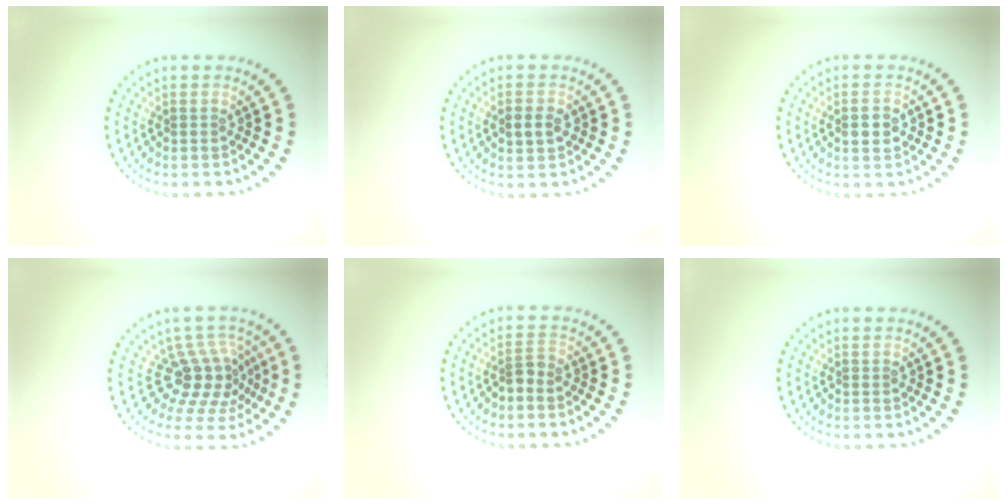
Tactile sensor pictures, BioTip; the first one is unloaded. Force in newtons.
{"total": 2.0, "press": 2.0, "slide": 0.1}
{"total": 2.3, "press": 2.3, "slide": 0.1}
{"total": 4.2, "press": 2.8, "slide": 3.1}
{"total": 1.5, "press": 1.1, "slide": 1.0}
{"total": 0.0}